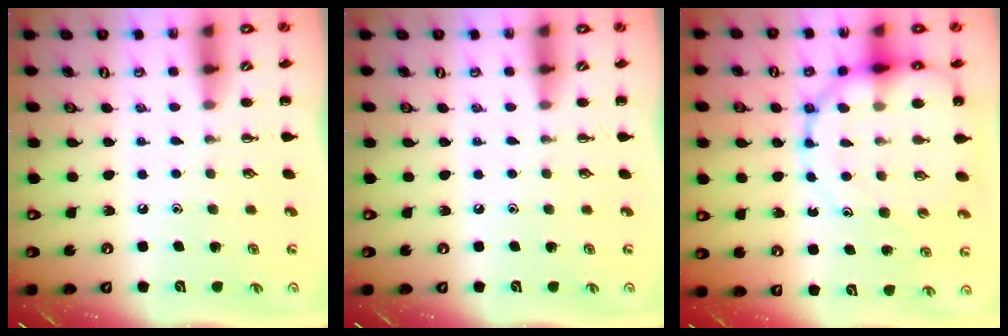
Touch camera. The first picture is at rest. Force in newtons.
{"total": 0.0}
{"total": 15.7, "press": 15.4, "slide": 3.3}